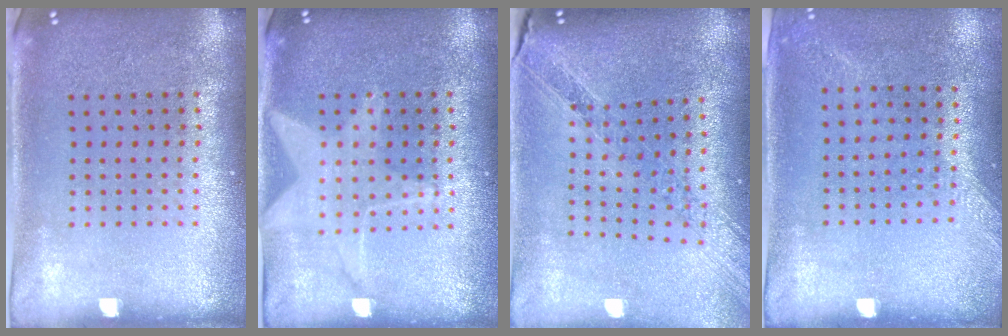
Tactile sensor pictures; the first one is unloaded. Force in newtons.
{"total": 1.4, "press": 1.4, "slide": 0.1}
{"total": 1.1, "press": 1.1, "slide": 0.3}
{"total": 1.3, "press": 1.0, "slide": 0.8}